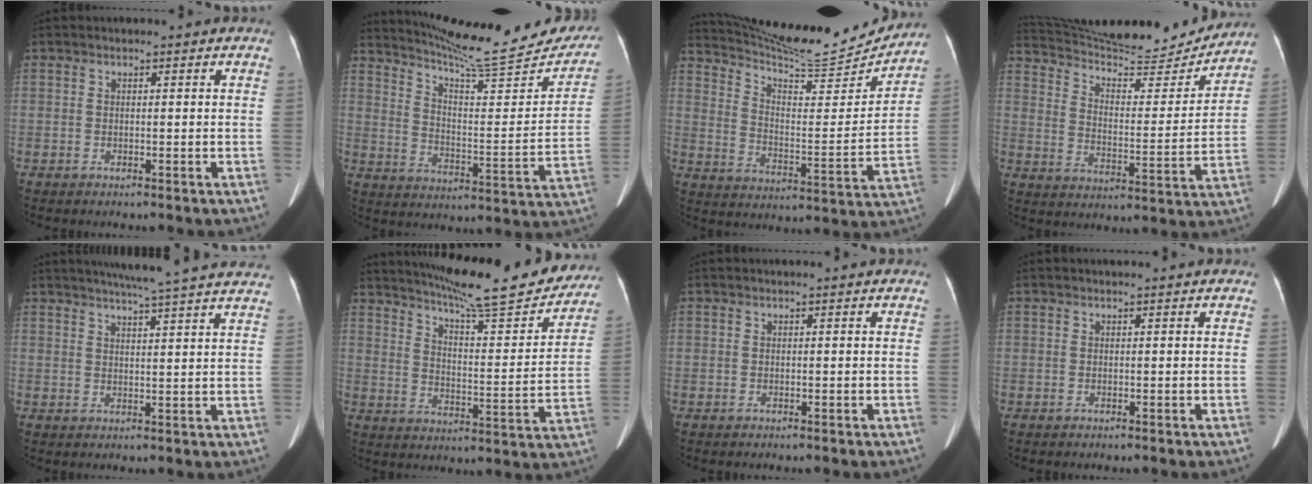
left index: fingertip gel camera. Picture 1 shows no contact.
{"total": 23.2, "force": [21.3, 2.5, 8.9], "torque": [-0.134, -0.058, 0.285]}
{"total": 19.2, "force": [18.5, 1.3, 4.8], "torque": [-0.091, -0.044, 0.271]}
{"total": 21.1, "force": [20.1, 2.5, 5.8], "torque": [-0.104, -0.029, 0.292]}
{"total": 18.1, "force": [16.0, -0.4, 8.3], "torque": [-0.127, -0.002, 0.196]}
{"total": 22.7, "force": [20.1, 2.4, 10.2], "torque": [-0.161, -0.035, 0.271]}
{"total": 0.7, "force": [0.6, 0.0, 0.3], "torque": [-0.003, 0.008, 0.009]}
{"total": 0.7, "force": [0.6, 0.1, 0.3], "torque": [-0.007, 0.019, 0.012]}